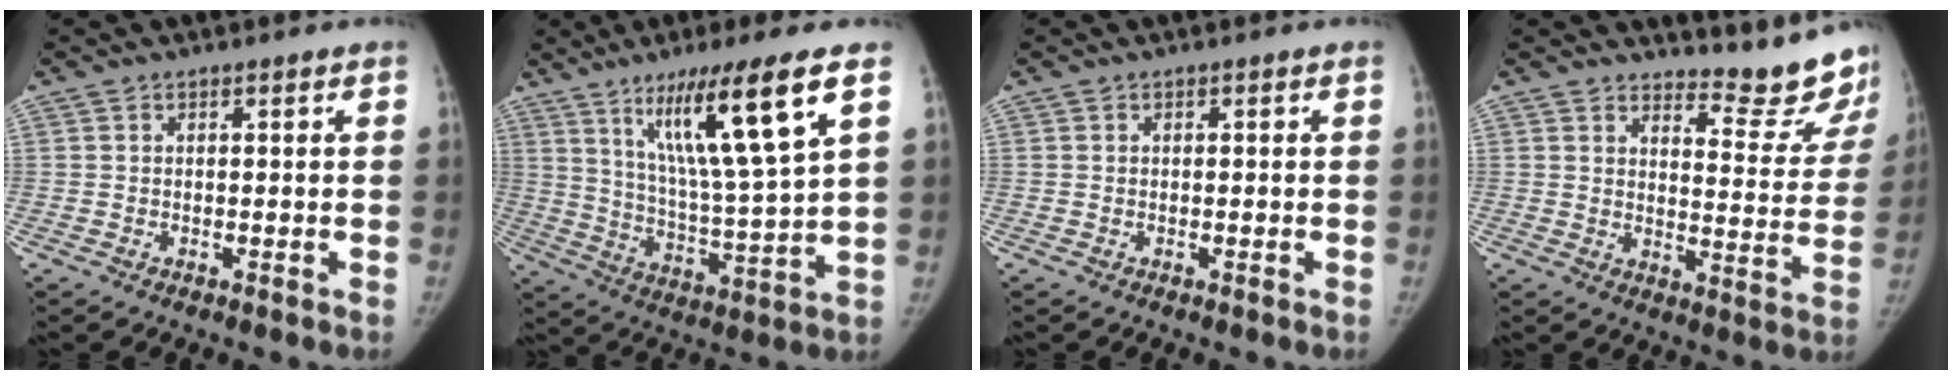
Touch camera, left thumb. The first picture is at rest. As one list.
[{"total": 17.9, "force": [8.9, 1.2, 15.5], "torque": [-0.261, -0.045, 0.157]}, {"total": 0.0}, {"total": 14.2, "force": [13.5, 2.4, 3.8], "torque": [-0.016, -0.152, 0.157]}]